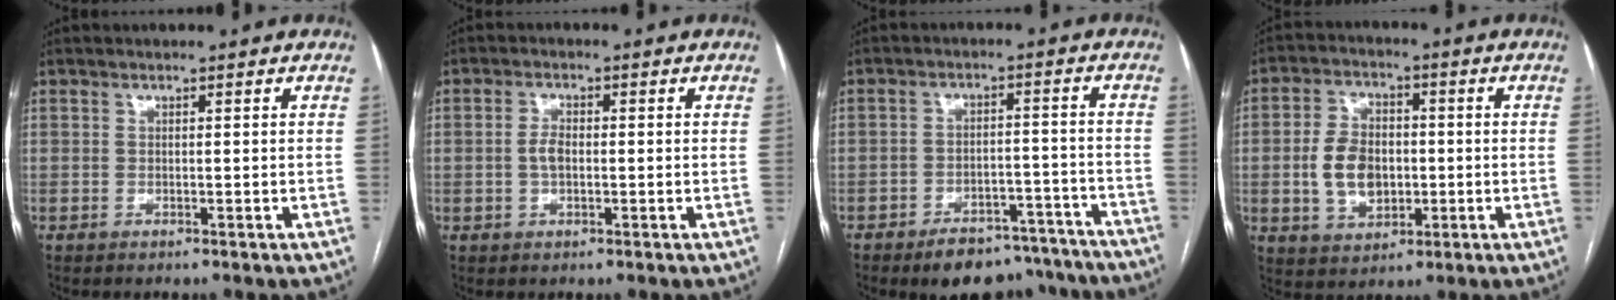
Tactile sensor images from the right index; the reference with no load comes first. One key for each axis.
{"total": 2.7, "fx": -0.3, "fy": 1.4, "fz": 2.3, "tx": -0.048, "ty": 0.005, "tz": -0.006}
{"total": 13.9, "fx": -11.8, "fy": 5.7, "fz": 4.4, "tx": -0.037, "ty": 0.027, "tz": -0.149}
{"total": 8.9, "fx": -0.8, "fy": 6.1, "fz": 6.5, "tx": -0.134, "ty": 0.012, "tz": -0.008}